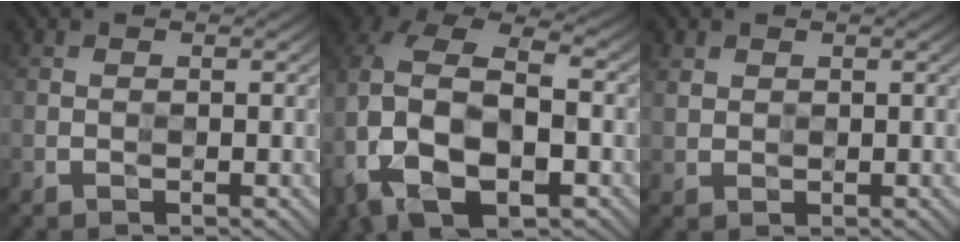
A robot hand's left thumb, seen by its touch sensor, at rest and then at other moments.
{"total": 15.4, "force": [-2.6, 10.4, 11.0], "torque": [-0.266, -0.027, -0.030]}
{"total": 1.7, "force": [0.9, 1.3, 0.5], "torque": [-0.015, -0.002, 0.022]}